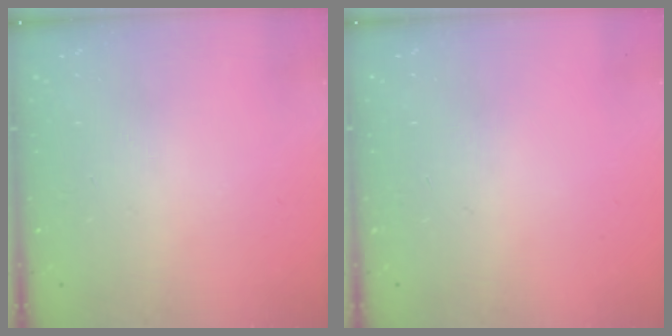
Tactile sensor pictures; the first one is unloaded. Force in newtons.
{"total": 0.0}